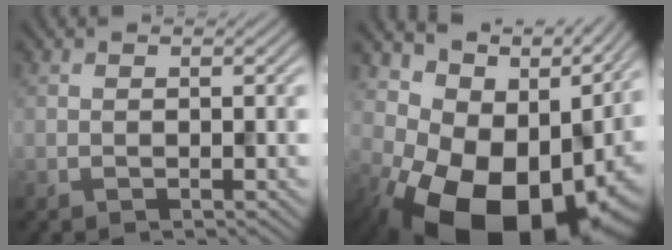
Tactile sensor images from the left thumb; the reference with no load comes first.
{"total": 17.3, "force": [-1.1, 10.8, 13.5], "torque": [-0.207, -0.034, 0.003]}